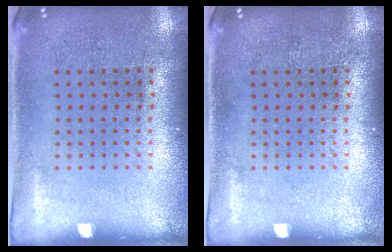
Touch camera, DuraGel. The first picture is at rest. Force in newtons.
{"total": 0.0}